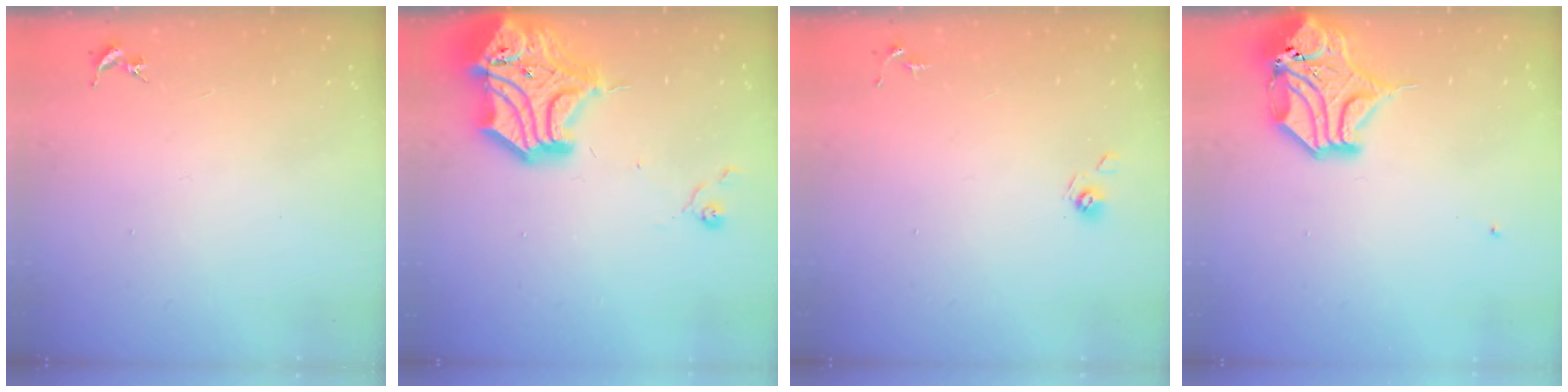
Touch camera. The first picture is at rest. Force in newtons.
{"total": 21.9, "press": 21.7, "slide": 2.9}
{"total": 5.4, "press": 5.2, "slide": 1.4}
{"total": 14.3, "press": 14.1, "slide": 2.1}